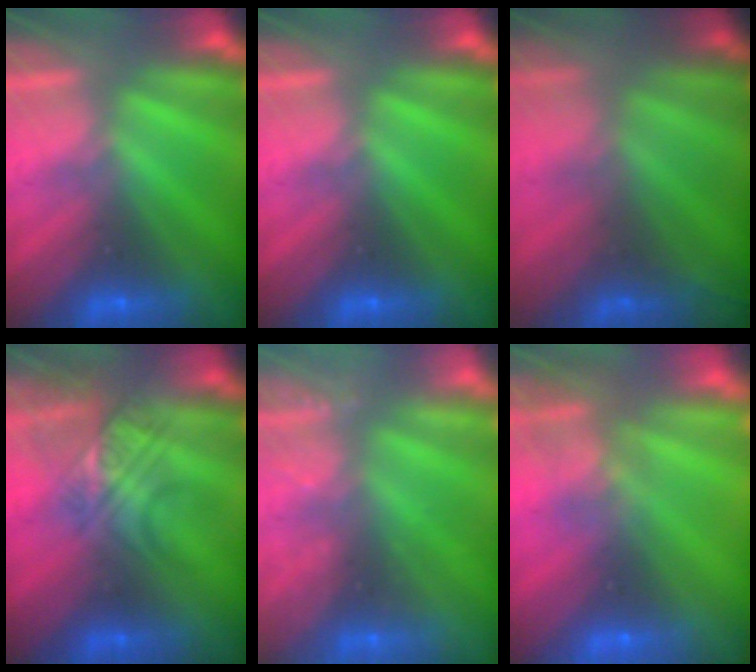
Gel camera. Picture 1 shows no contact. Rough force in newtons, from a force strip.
{"total": 0.0}
{"total": 9.1}
{"total": 2.4}
{"total": 2.4}
{"total": 7.7}